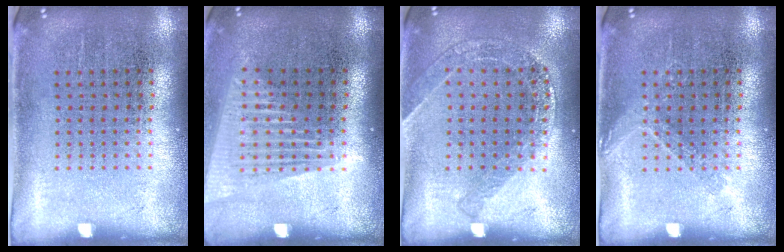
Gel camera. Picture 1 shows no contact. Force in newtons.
{"total": 1.6, "press": 1.4, "slide": 0.7}
{"total": 1.4, "press": 1.3, "slide": 0.3}
{"total": 1.1, "press": 1.1, "slide": 0.3}